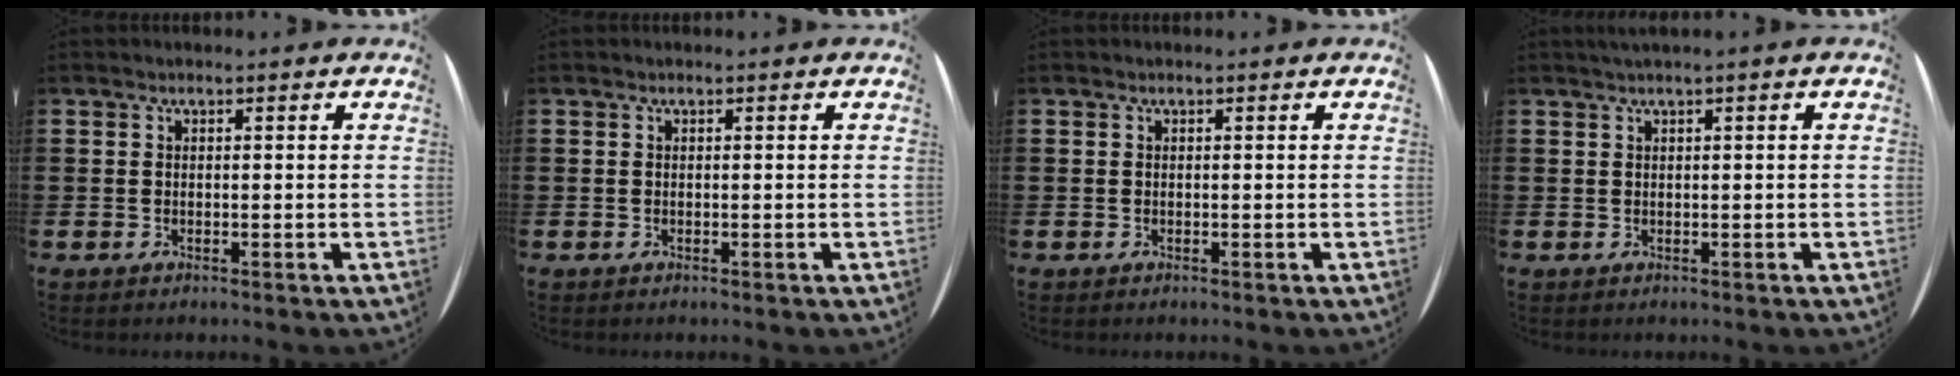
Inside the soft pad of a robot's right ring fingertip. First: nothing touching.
{"total": 0.0}
{"total": 0.0}
{"total": 0.6, "force": [0.3, -0.2, 0.5], "torque": [-0.005, -0.002, 0.004]}